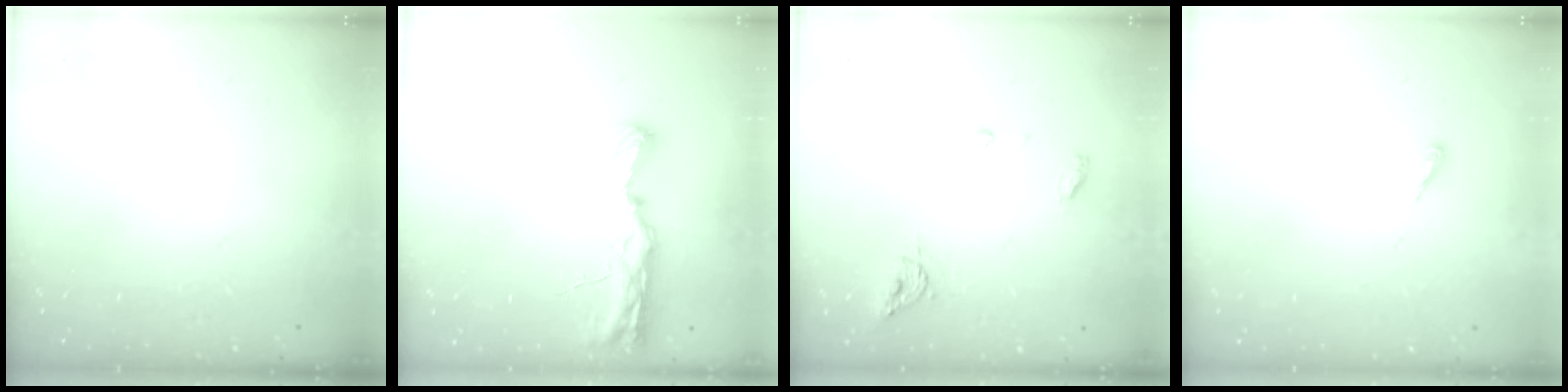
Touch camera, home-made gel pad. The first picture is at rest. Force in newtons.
{"total": 10.5, "press": 9.6, "slide": 4.3}
{"total": 6.2, "press": 6.2, "slide": 0.5}
{"total": 2.8, "press": 2.8, "slide": 0.2}